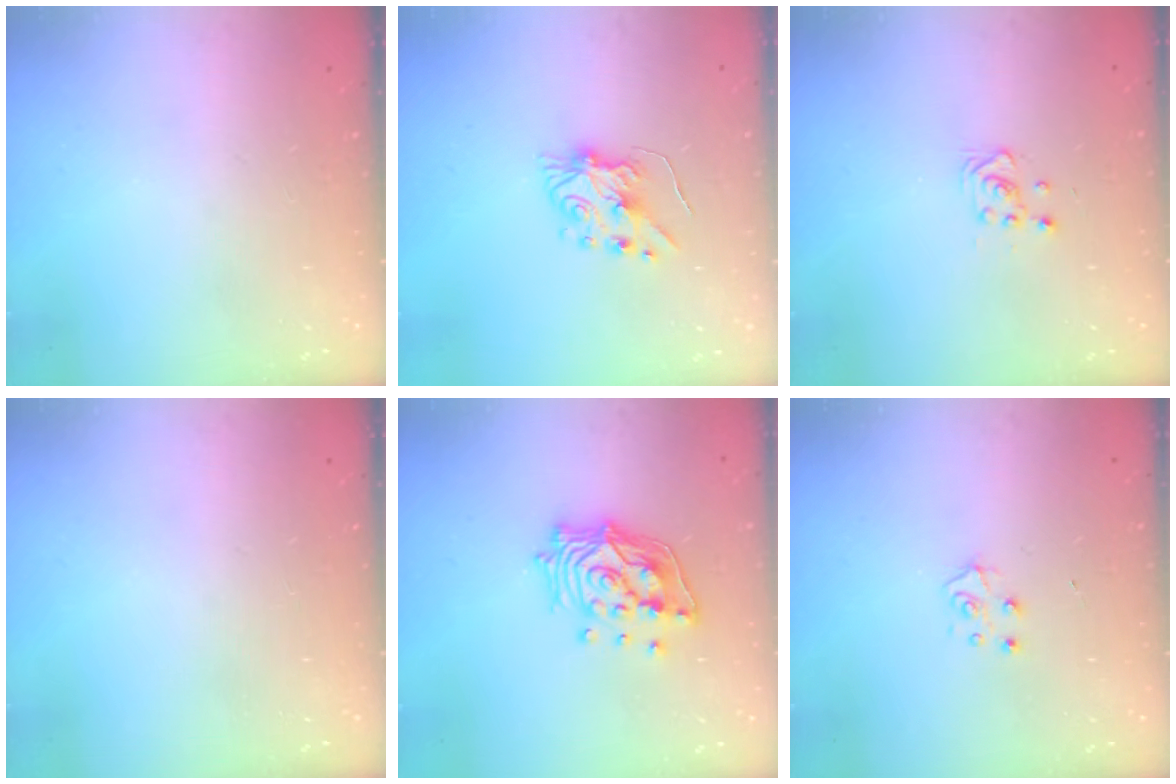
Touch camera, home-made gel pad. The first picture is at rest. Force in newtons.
{"total": 6.6, "press": 6.6, "slide": 0.7}
{"total": 3.7, "press": 3.6, "slide": 0.5}
{"total": 0.0}
{"total": 14.1, "press": 14.0, "slide": 1.7}
{"total": 5.7, "press": 5.7, "slide": 0.5}